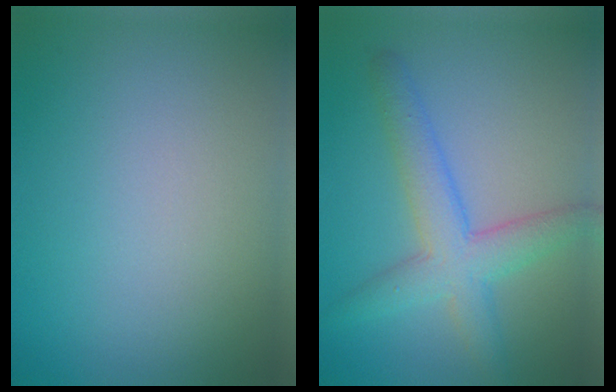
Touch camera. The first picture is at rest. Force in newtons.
{"total": 4.9, "press": 4.9, "slide": 0.1}